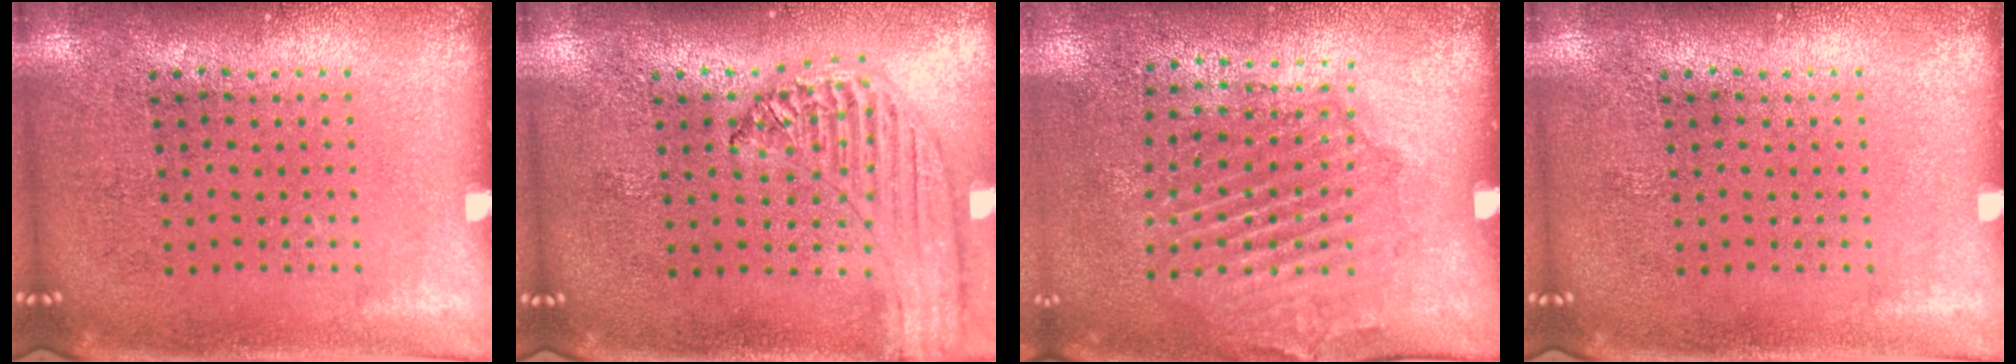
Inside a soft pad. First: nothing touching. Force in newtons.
{"total": 1.2, "press": 1.2, "slide": 0.2}
{"total": 1.8, "press": 1.5, "slide": 0.9}
{"total": 0.0}